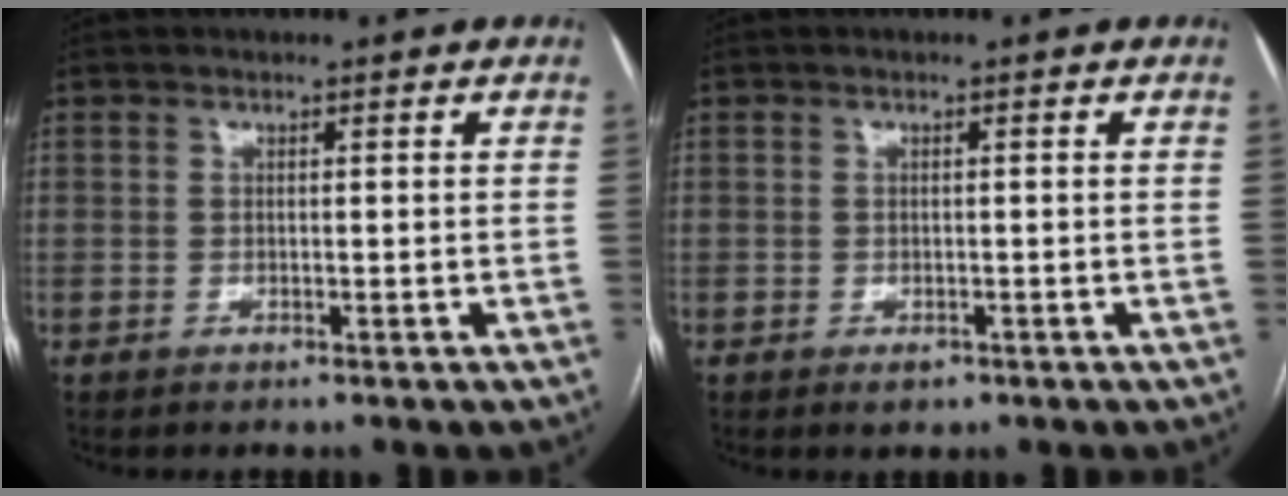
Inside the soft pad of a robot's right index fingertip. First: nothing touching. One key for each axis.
{"total": 1.4, "fx": -0.8, "fy": 0.9, "fz": 0.7, "tx": -0.008, "ty": 0.001, "tz": -0.005}